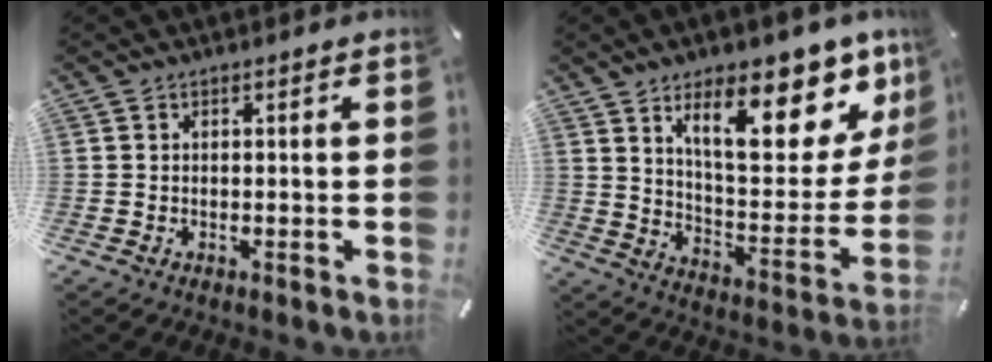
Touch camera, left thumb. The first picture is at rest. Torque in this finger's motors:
{"motor_torque": [2.92, 2.09, 1.40, -1.37, 0.22]}